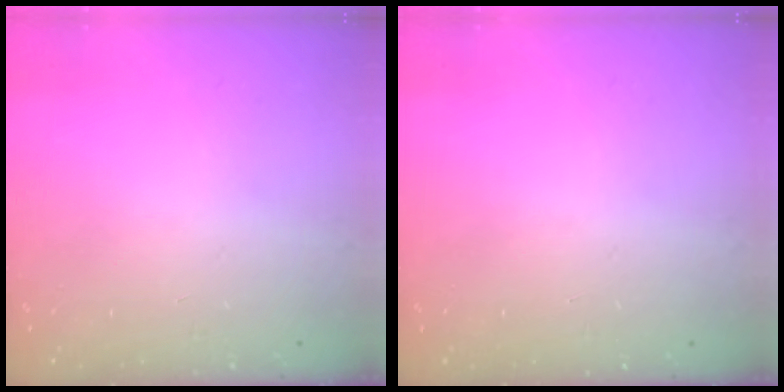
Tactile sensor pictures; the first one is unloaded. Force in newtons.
{"total": 0.0}